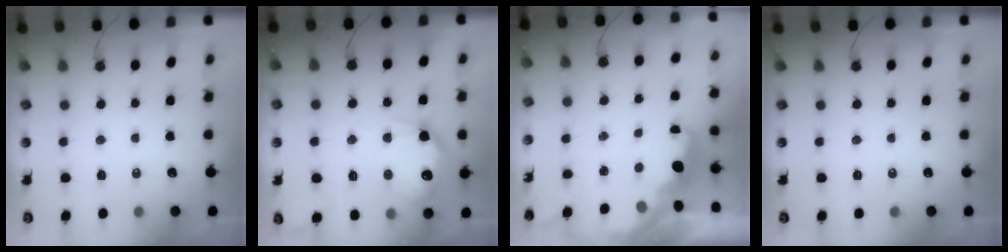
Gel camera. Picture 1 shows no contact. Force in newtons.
{"total": 21.5, "press": 21.5, "slide": 1.8}
{"total": 3.1, "press": 3.0, "slide": 0.7}
{"total": 0.0}